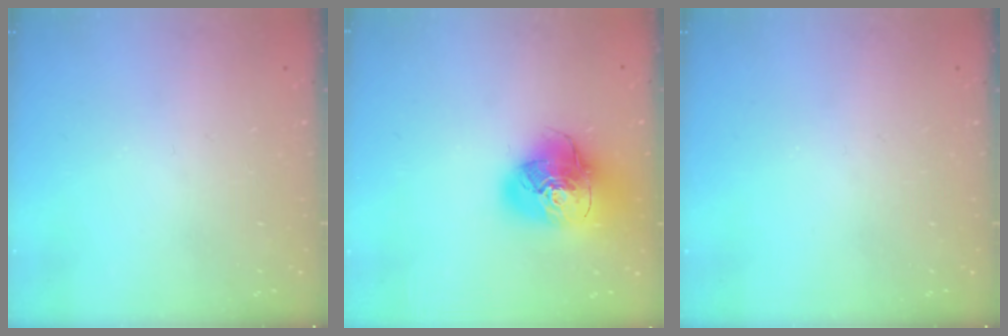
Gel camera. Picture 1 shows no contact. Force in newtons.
{"total": 19.1, "press": 18.9, "slide": 2.6}
{"total": 0.0}